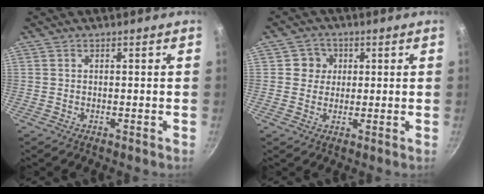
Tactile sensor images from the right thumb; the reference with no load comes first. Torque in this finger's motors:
{"motor_torque": [0.78, 0.55, 0.27, -0.14, -0.01]}